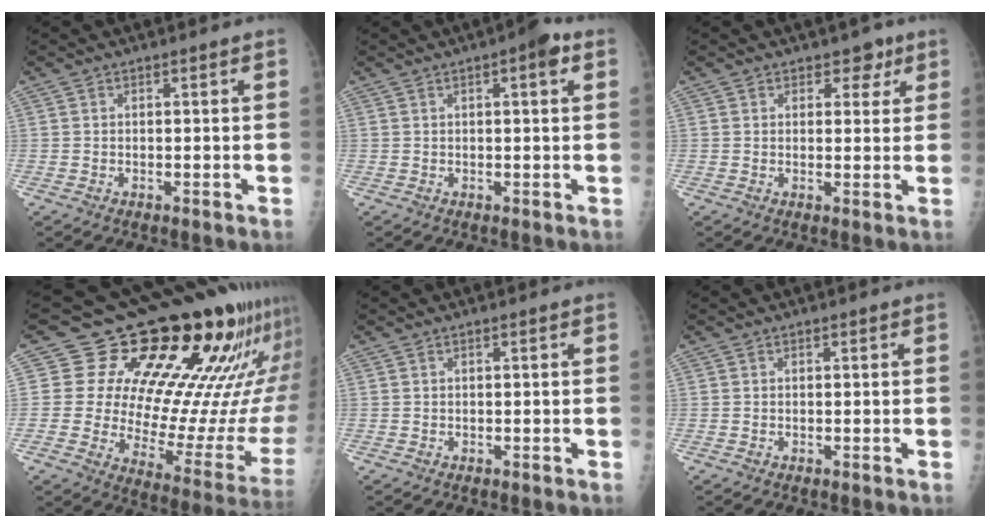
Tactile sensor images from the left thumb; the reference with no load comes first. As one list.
[{"total": 3.8, "force": [1.6, 1.1, 3.3], "torque": [-0.042, 0.002, 0.016]}, {"total": 3.6, "force": [2.2, 2.6, 1.3], "torque": [0.014, -0.009, 0.026]}, {"total": 25.8, "force": [15.5, 8.9, 18.6], "torque": [-0.218, -0.072, 0.221]}, {"total": 0.0}, {"total": 0.0}]